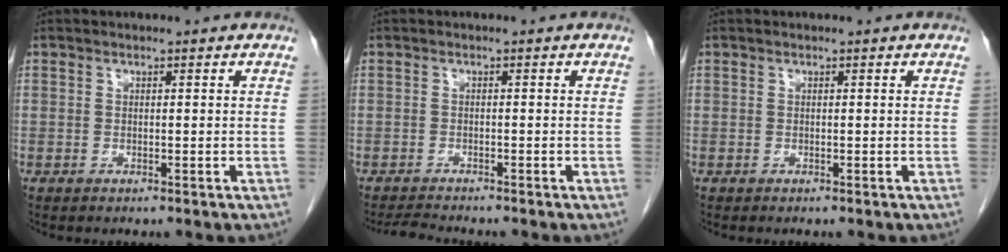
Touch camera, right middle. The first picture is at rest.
{"total": 2.4, "force": [-2.3, -0.6, 0.3], "torque": [-0.018, -0.018, -0.041]}
{"total": 0.0}